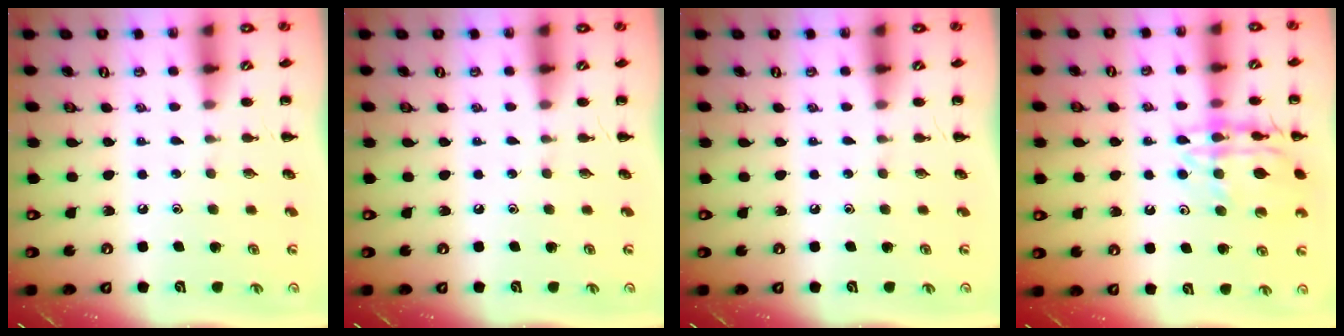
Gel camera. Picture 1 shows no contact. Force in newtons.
{"total": 0.0}
{"total": 0.0}
{"total": 15.4, "press": 15.3, "slide": 1.8}